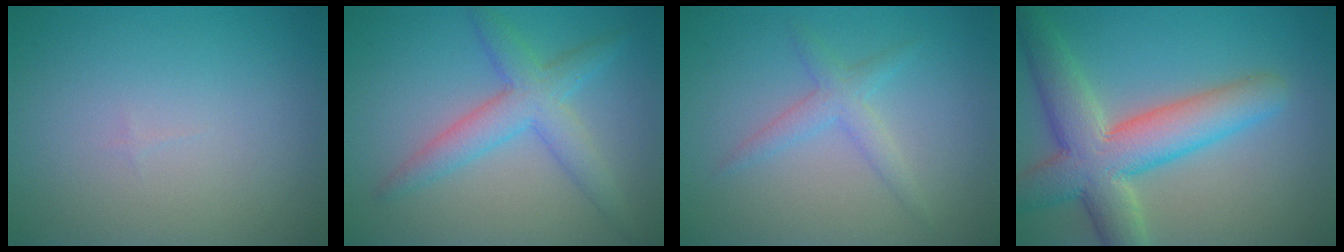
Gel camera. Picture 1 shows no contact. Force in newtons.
{"total": 4.3, "press": 4.3, "slide": 0.1}
{"total": 2.1, "press": 2.1, "slide": 0.0}
{"total": 8.2, "press": 8.2, "slide": 0.5}